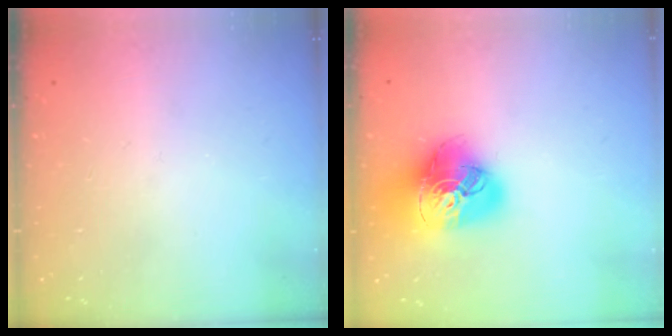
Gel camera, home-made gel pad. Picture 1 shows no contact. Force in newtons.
{"total": 20.6, "press": 20.5, "slide": 2.1}